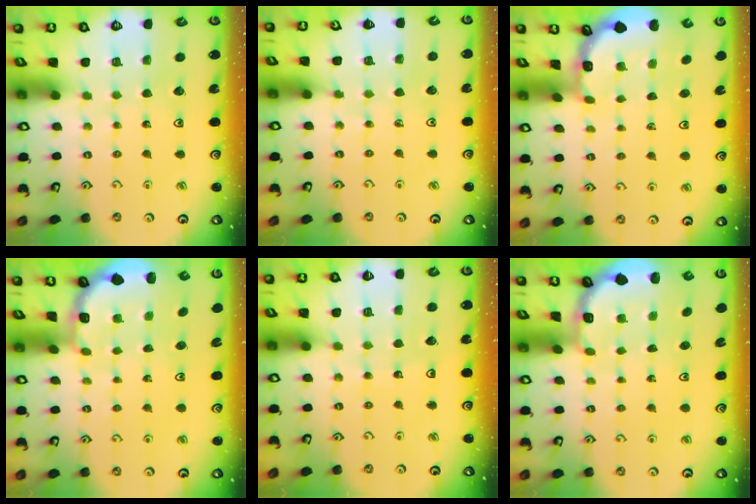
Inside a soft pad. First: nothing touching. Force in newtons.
{"total": 4.4, "press": 4.1, "slide": 1.3}
{"total": 1.9, "press": 1.9, "slide": 0.2}
{"total": 1.8, "press": 1.6, "slide": 0.7}
{"total": 4.7, "press": 4.7, "slide": 0.5}
{"total": 1.8, "press": 1.6, "slide": 0.7}